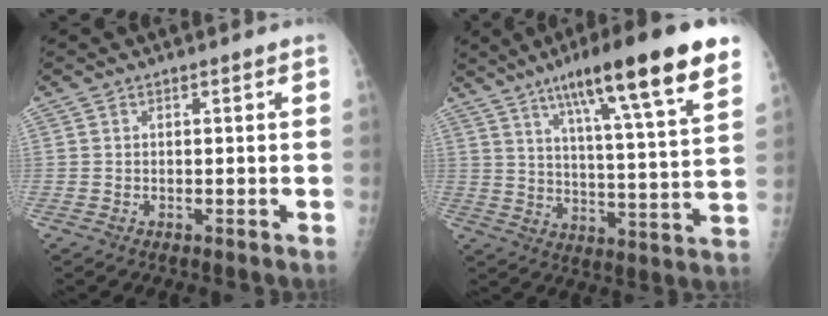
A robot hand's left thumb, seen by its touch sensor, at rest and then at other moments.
{"total": 22.1, "force": [13.6, 2.7, 17.2], "torque": [-0.246, -0.038, 0.202]}